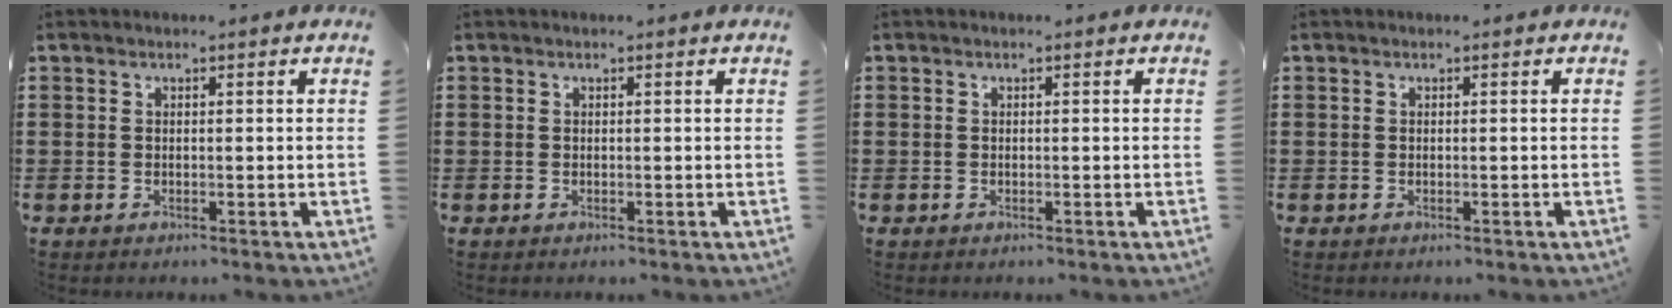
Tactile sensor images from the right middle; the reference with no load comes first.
{"total": 0.0}
{"total": 0.5, "force": [-0.2, 0.5, -0.1], "torque": [0.001, 0.006, -0.006]}
{"total": 0.0}